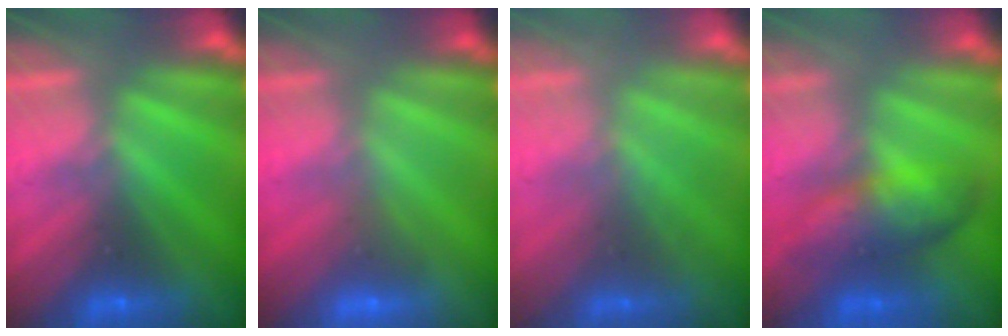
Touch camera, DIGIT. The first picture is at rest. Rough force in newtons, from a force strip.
{"total": 2.9}
{"total": 2.3}
{"total": 8.1}